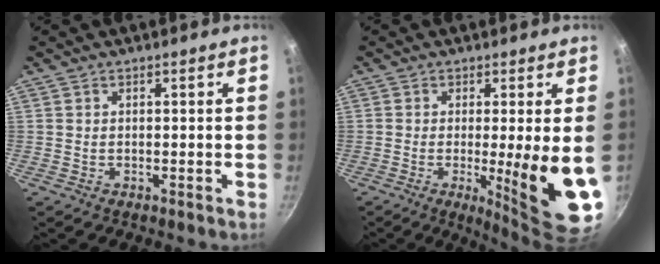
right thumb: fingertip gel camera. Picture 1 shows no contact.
{"total": 13.1, "force": [-1.6, 1.6, 12.9], "torque": [-0.175, -0.024, -0.016]}